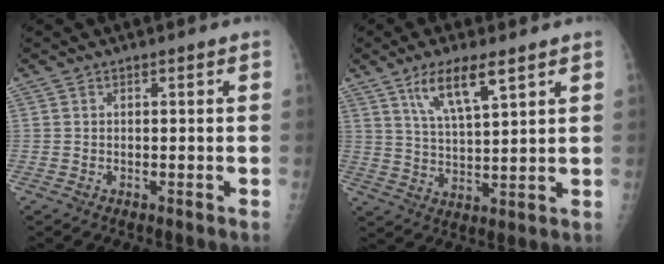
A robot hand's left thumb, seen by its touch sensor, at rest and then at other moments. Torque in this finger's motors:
{"motor_torque": [0.01, 0.05, 0.55, -0.33, 0.06]}